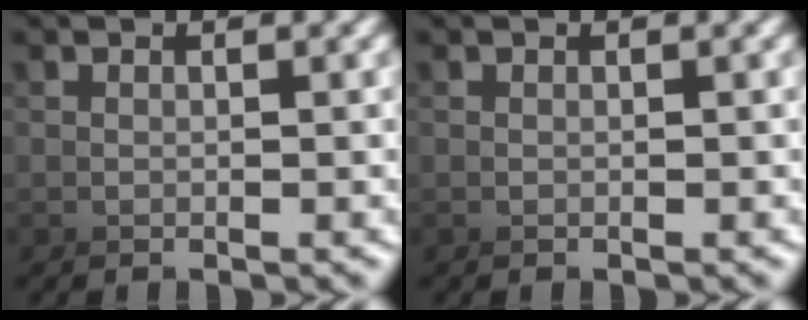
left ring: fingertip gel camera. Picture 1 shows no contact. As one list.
[{"total": 0.0}]